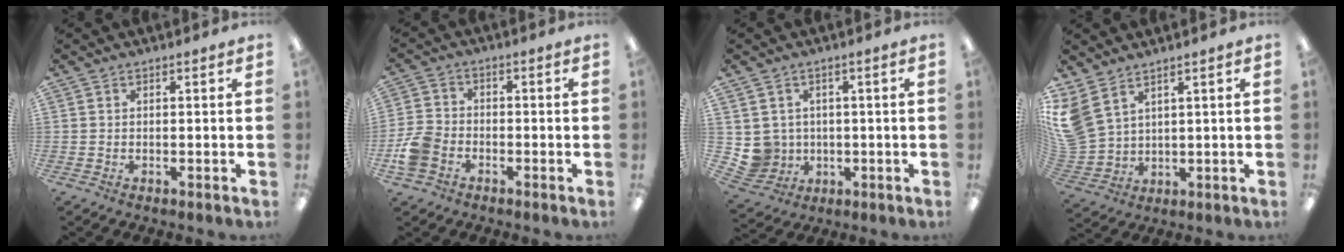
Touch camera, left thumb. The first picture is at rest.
{"total": 7.1, "force": [-3.2, 5.1, 3.7], "torque": [-0.076, 0.020, -0.058]}
{"total": 5.6, "force": [0.7, 5.5, 0.3], "torque": [-0.042, -0.006, 0.022]}
{"total": 8.6, "force": [5.0, 5.3, 4.5], "torque": [-0.125, -0.019, 0.097]}